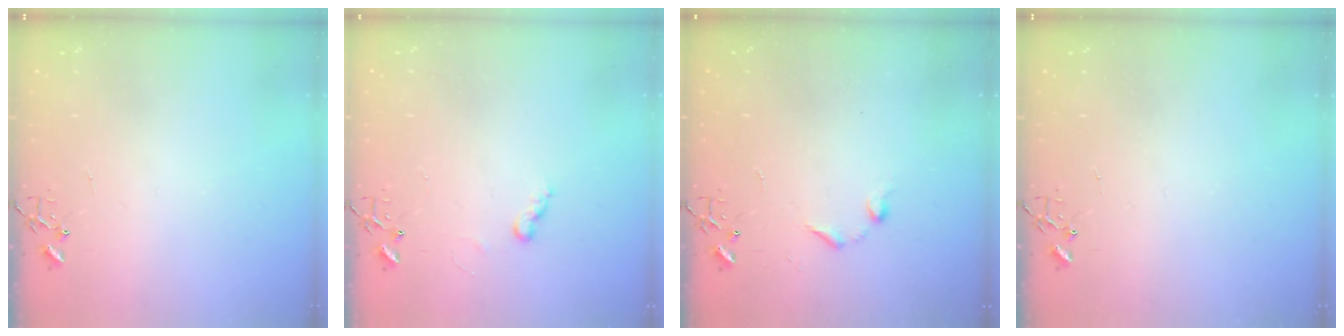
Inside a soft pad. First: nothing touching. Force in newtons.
{"total": 5.0, "press": 5.0, "slide": 0.5}
{"total": 7.1, "press": 7.1, "slide": 0.8}
{"total": 0.0}